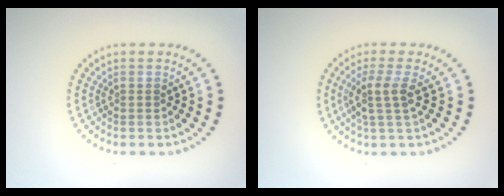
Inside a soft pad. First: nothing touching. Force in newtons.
{"total": 2.7, "press": 2.1, "slide": 1.6}